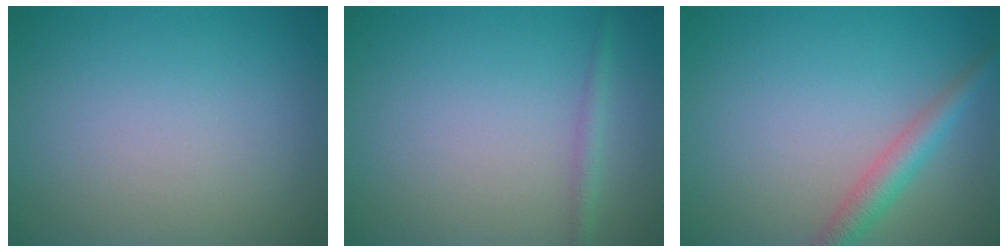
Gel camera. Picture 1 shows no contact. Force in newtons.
{"total": 1.2, "press": 1.2, "slide": 0.1}
{"total": 2.8, "press": 2.8, "slide": 0.1}